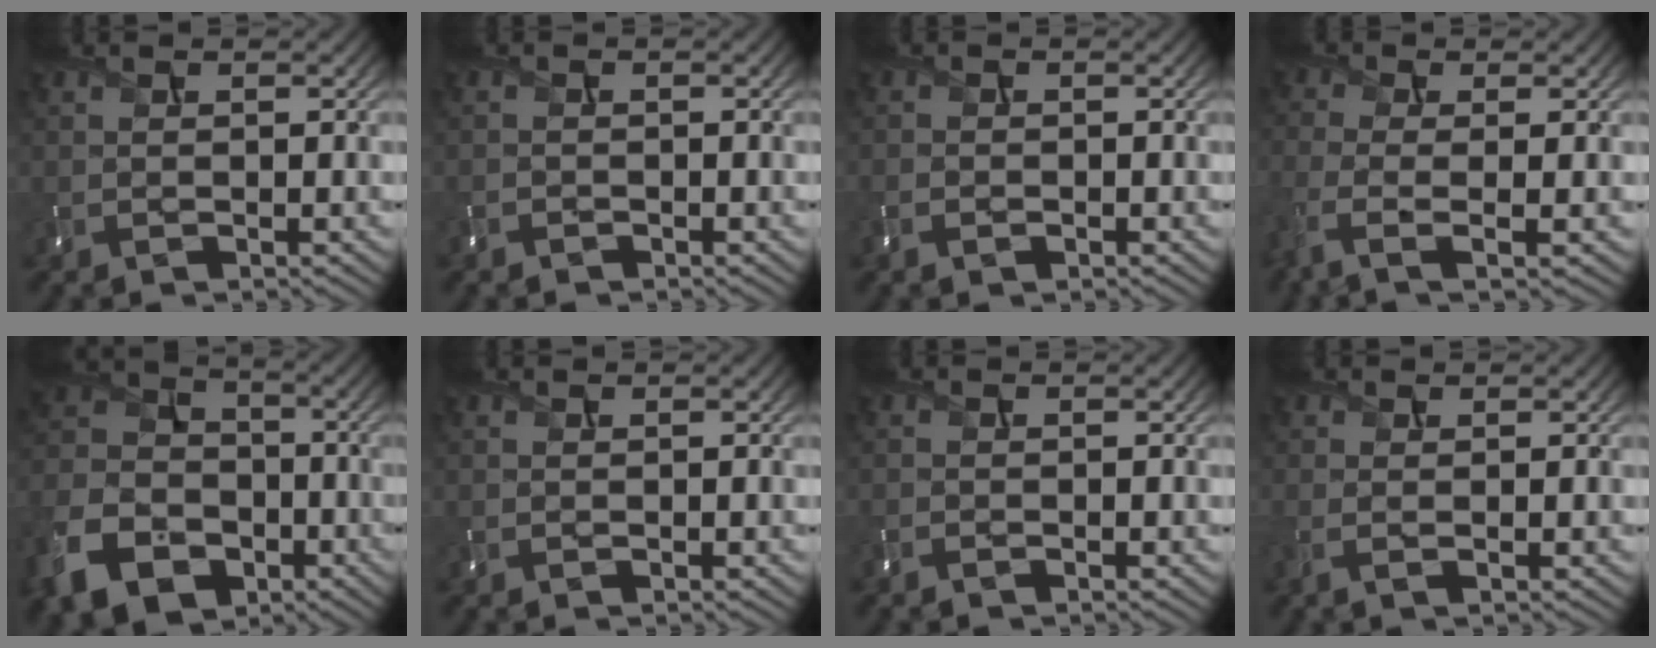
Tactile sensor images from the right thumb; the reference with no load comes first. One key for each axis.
{"total": 1.3, "fx": -1.1, "fy": 0.6, "fz": 0.2, "tx": -0.004, "ty": -0.004, "tz": -0.026}
{"total": 1.8, "fx": -1.2, "fy": 1.0, "fz": 0.9, "tx": -0.021, "ty": -0.006, "tz": -0.025}
{"total": 5.7, "fx": -2.5, "fy": 2.2, "fz": 4.6, "tx": -0.120, "ty": -0.016, "tz": -0.054}
{"total": 13.8, "fx": -7.2, "fy": 9.7, "fz": 6.7, "tx": -0.179, "ty": -0.044, "tz": -0.149}
{"total": 0.0}
{"total": 1.2, "fx": -1.1, "fy": 0.2, "fz": 0.3, "tx": -0.010, "ty": -0.007, "tz": -0.025}
{"total": 1.2, "fx": -0.2, "fy": 0.1, "fz": 1.2, "tx": -0.031, "ty": -0.004, "tz": -0.007}